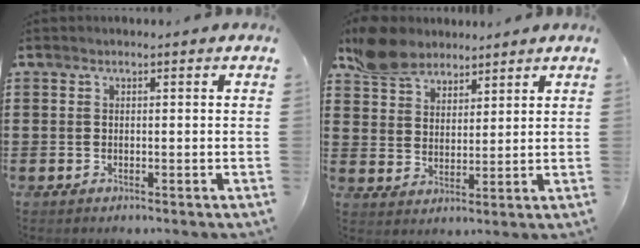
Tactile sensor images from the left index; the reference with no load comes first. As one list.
[{"total": 7.0, "force": [5.9, 3.3, 1.5], "torque": [-0.057, 0.001, 0.117]}]